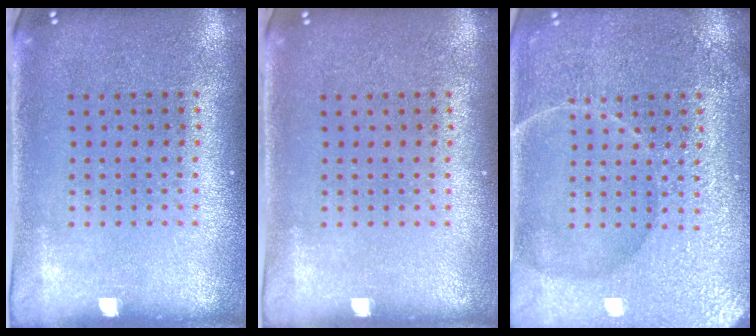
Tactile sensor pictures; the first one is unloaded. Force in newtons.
{"total": 0.0}
{"total": 6.2, "press": 6.1, "slide": 0.8}